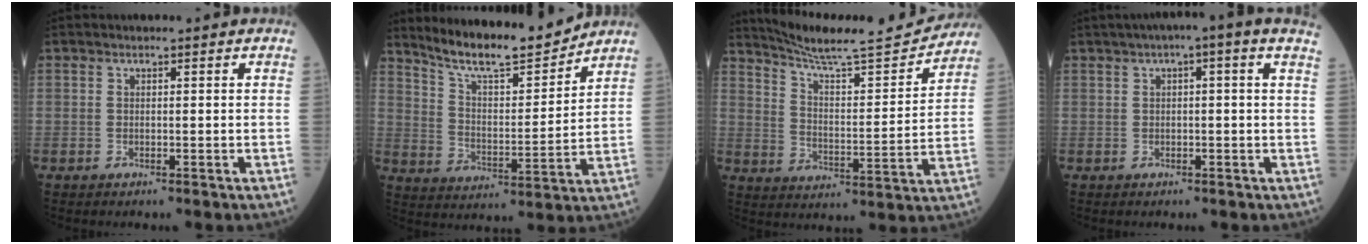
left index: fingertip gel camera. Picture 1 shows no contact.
{"total": 12.8, "force": [11.9, 0.9, 4.6], "torque": [-0.085, -0.008, 0.205]}
{"total": 17.1, "force": [16.4, 0.7, 5.0], "torque": [-0.092, -0.026, 0.241]}
{"total": 6.7, "force": [4.0, 0.0, 5.4], "torque": [-0.075, 0.037, 0.044]}